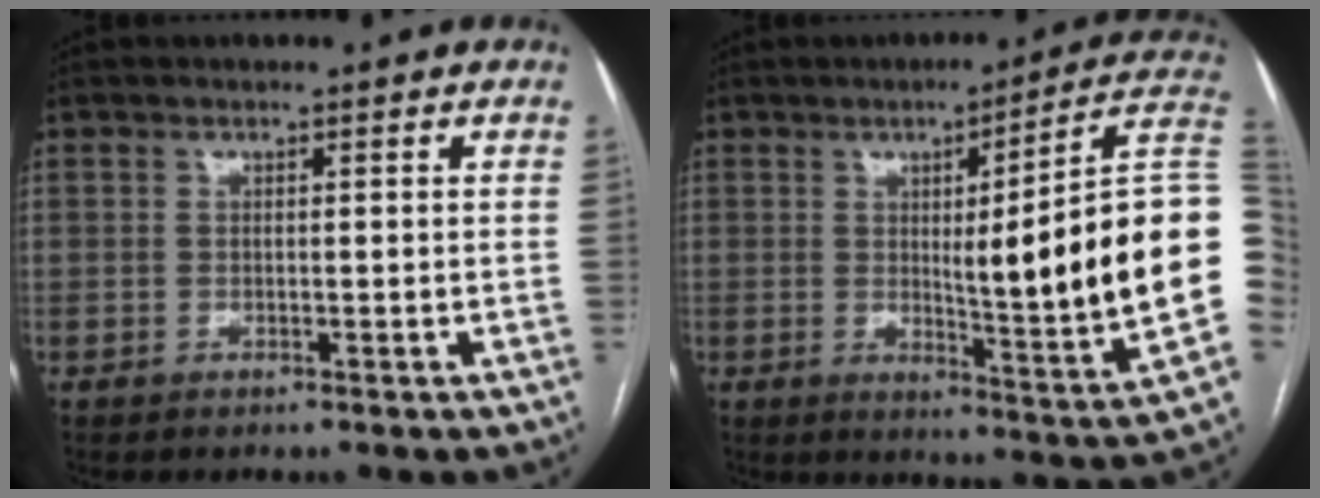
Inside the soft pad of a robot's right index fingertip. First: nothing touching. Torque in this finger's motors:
{"motor_torque": [1.48, -0.66, 0.75, 0.11]}